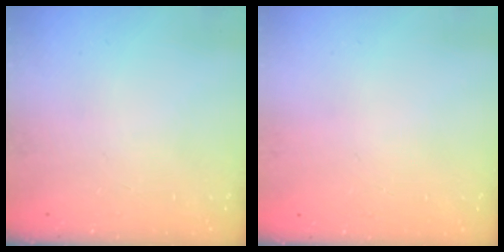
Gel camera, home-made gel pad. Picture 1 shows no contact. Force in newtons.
{"total": 0.0}